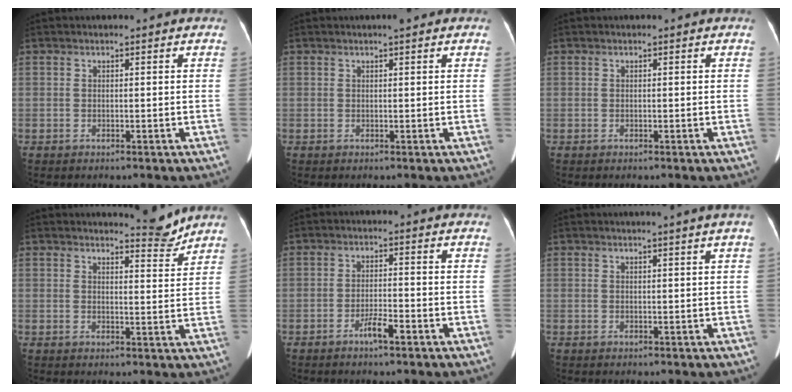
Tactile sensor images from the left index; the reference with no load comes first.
{"total": 1.5, "force": [1.1, 0.2, 1.0], "torque": [-0.016, 0.006, 0.013]}
{"total": 0.0}
{"total": 3.9, "force": [3.9, -0.1, 0.2], "torque": [-0.010, -0.028, 0.047]}
{"total": 3.1, "force": [-2.0, 0.3, 2.3], "torque": [-0.043, -0.001, -0.036]}
{"total": 1.6, "force": [1.2, -0.6, 0.9], "torque": [-0.013, 0.000, 0.023]}